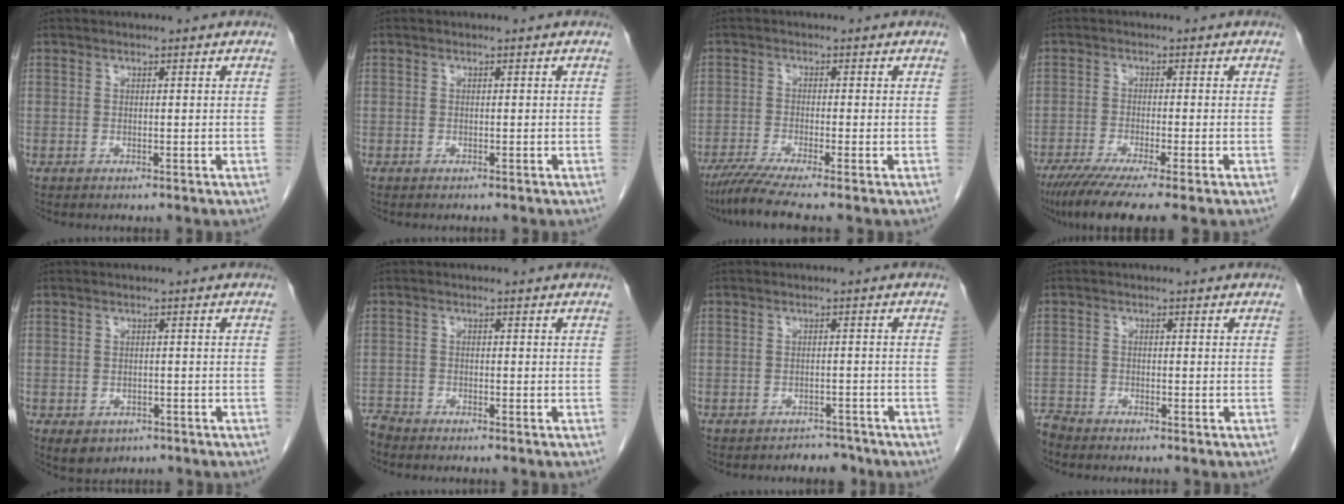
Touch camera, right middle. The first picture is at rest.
{"total": 0.0}
{"total": 5.7, "force": [-4.5, -1.0, 3.4], "torque": [-0.058, -0.021, -0.083]}
{"total": 9.4, "force": [-6.9, -0.1, 6.4], "torque": [-0.097, -0.024, -0.111]}
{"total": 3.7, "force": [-2.1, 2.7, 1.4], "torque": [-0.016, 0.000, -0.022]}
{"total": 1.9, "force": [-1.9, -0.2, 0.0], "torque": [0.003, -0.010, -0.037]}
{"total": 3.1, "force": [-2.8, 1.2, -0.6], "torque": [0.012, 0.002, -0.041]}
{"total": 2.2, "force": [-2.2, -0.2, -0.1], "torque": [0.002, -0.012, -0.043]}